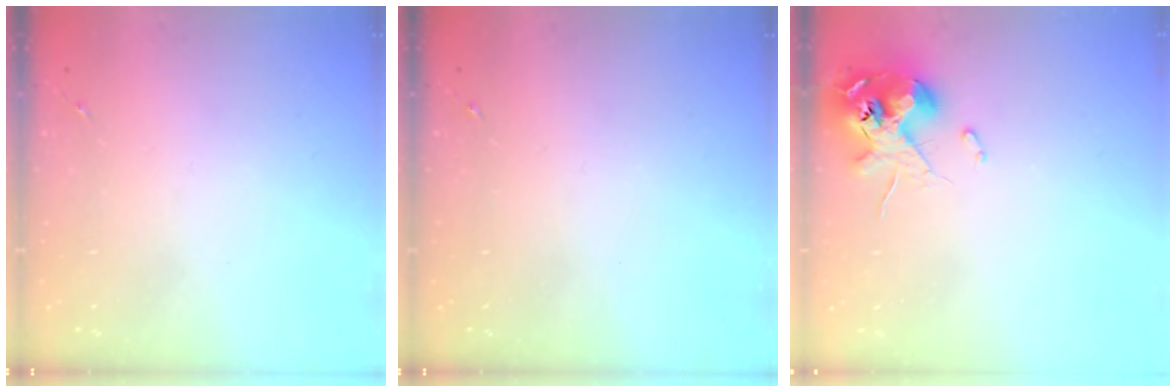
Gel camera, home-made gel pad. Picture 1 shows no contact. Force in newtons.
{"total": 0.0}
{"total": 11.6, "press": 11.4, "slide": 2.1}